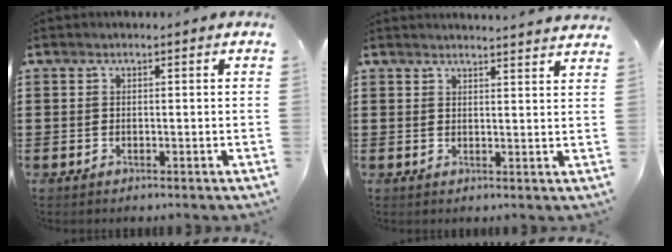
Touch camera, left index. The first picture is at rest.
{"total": 2.6, "force": [2.6, -0.5, 0.1], "torque": [0.000, -0.014, 0.046]}